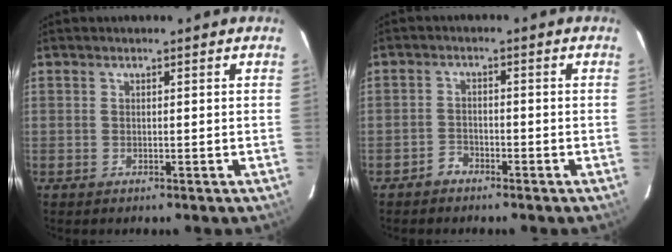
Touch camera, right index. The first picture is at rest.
{"total": 2.3, "force": [-2.0, 1.2, 0.2], "torque": [-0.003, 0.005, -0.035]}